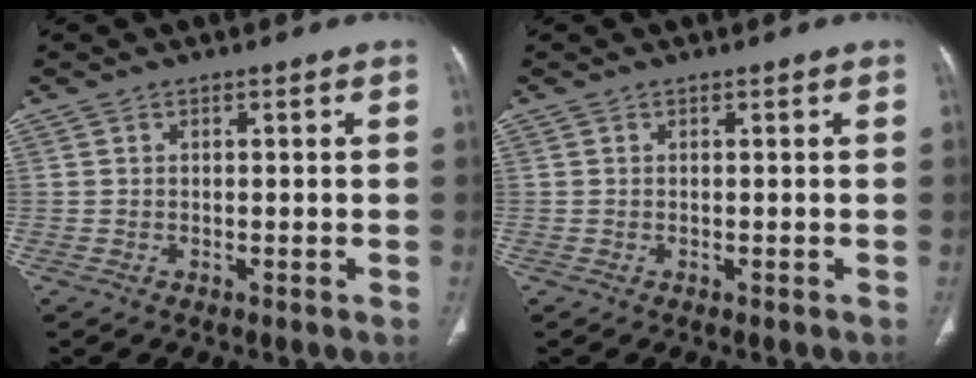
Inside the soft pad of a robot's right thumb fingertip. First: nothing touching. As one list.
[{"total": 0.0}]